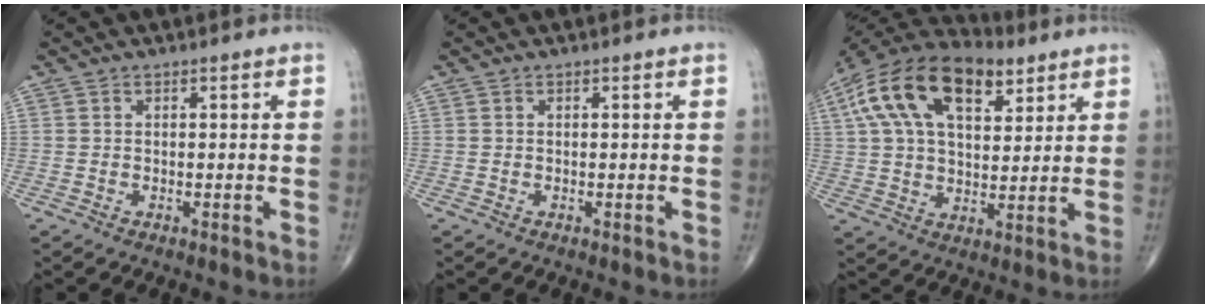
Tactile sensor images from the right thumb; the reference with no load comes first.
{"total": 0.0}
{"total": 21.4, "force": [9.7, 11.2, 15.4], "torque": [-0.275, 0.008, 0.166]}